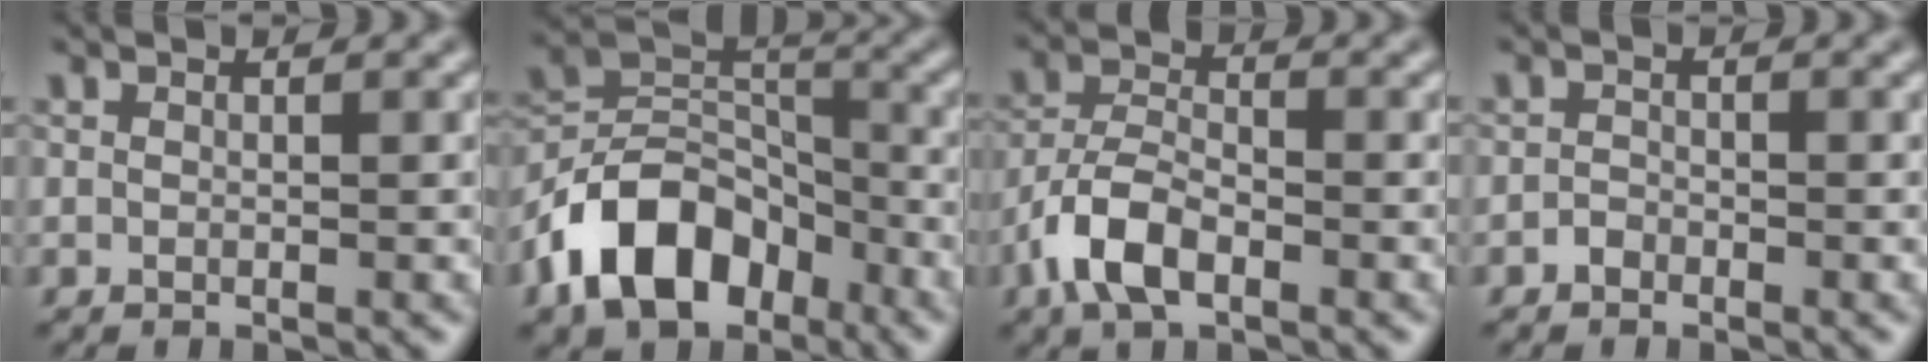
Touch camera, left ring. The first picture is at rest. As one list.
[{"total": 10.0, "force": [-5.5, 6.4, 5.4], "torque": [-0.093, 0.005, -0.114]}, {"total": 5.3, "force": [-2.8, 2.6, 3.6], "torque": [-0.072, 0.001, -0.064]}, {"total": 0.9, "force": [-0.7, 0.6, 0.2], "torque": [-0.001, 0.001, -0.013]}]